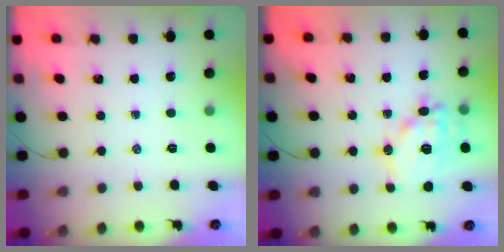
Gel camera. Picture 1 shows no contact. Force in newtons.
{"total": 15.0, "press": 14.7, "slide": 2.7}